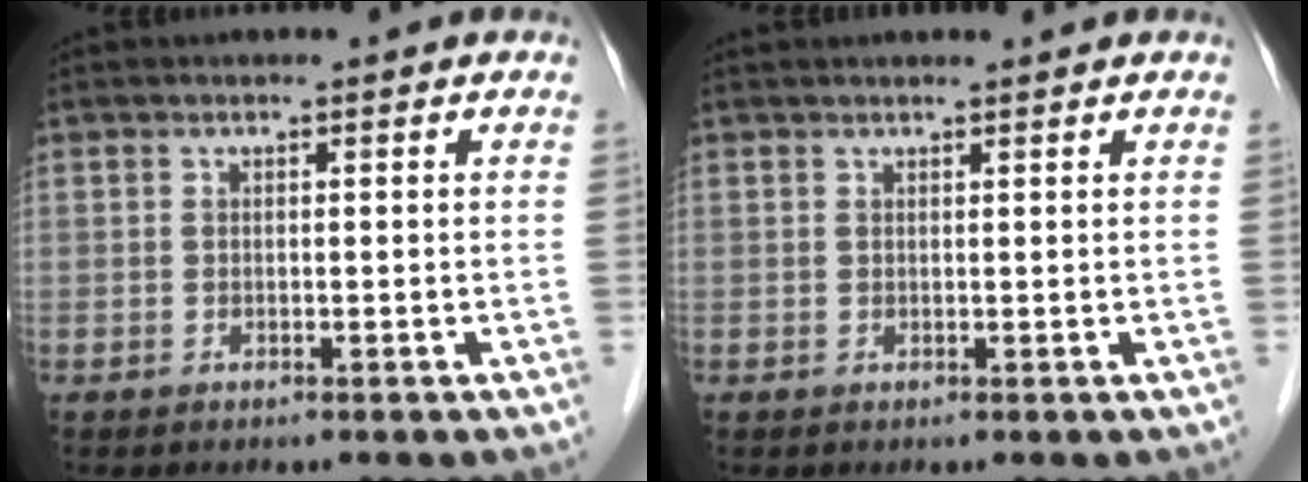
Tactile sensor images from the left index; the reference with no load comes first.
{"total": 2.7, "force": [2.5, -0.1, 1.0], "torque": [-0.009, 0.019, 0.033]}